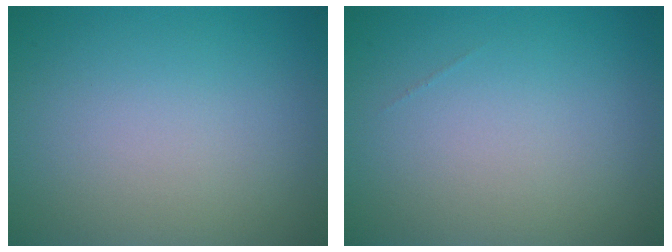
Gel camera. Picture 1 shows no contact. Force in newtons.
{"total": 0.0}